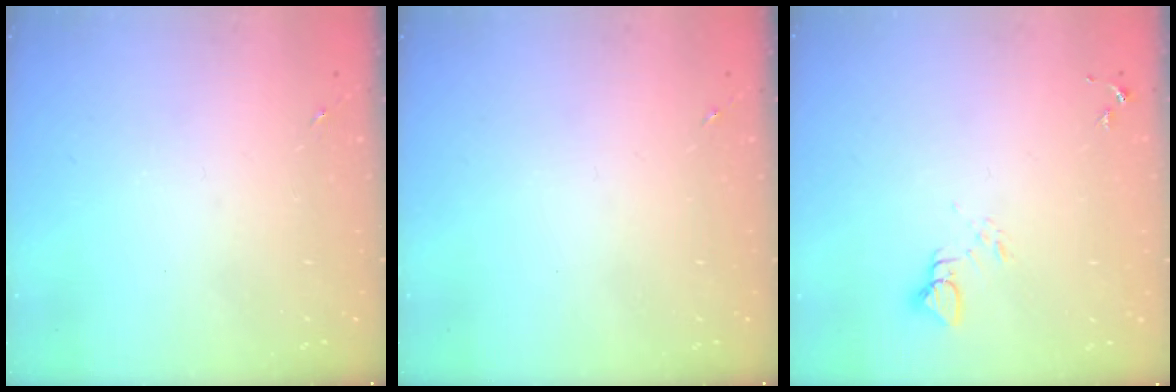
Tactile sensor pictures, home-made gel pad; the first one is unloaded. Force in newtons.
{"total": 0.0}
{"total": 3.4, "press": 3.4, "slide": 0.2}